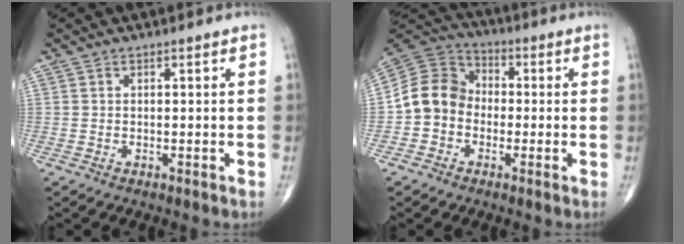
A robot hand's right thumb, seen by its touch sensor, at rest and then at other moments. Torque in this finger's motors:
{"motor_torque": [0.03, 0.08, 0.54, -0.39, 0.13]}